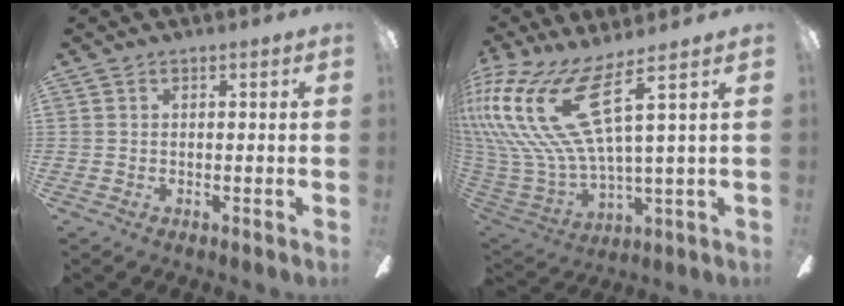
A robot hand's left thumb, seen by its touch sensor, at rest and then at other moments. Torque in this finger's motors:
{"motor_torque": [2.05, 2.04, 1.38, -1.39, 0.32]}